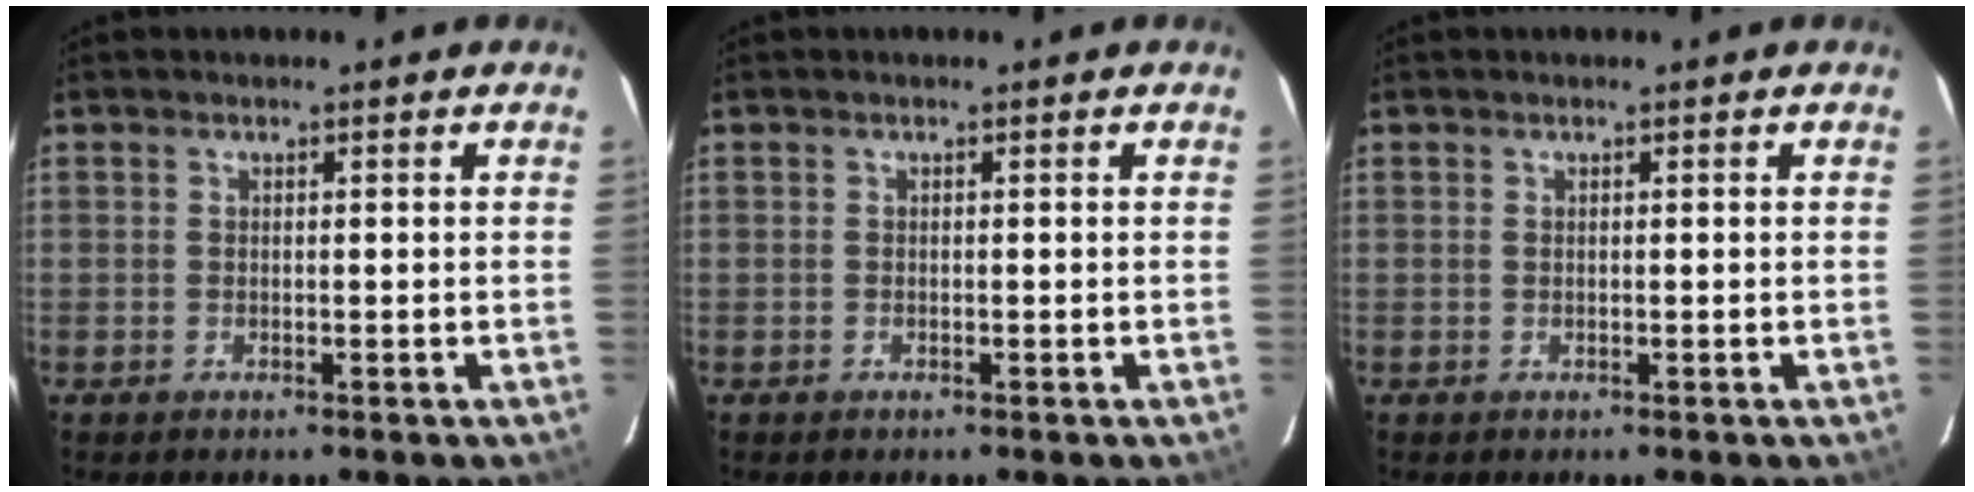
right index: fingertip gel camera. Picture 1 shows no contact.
{"total": 0.0}
{"total": 0.0}